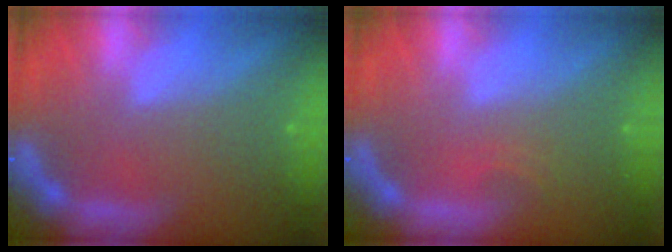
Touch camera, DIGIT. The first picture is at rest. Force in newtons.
{"total": 0.9}